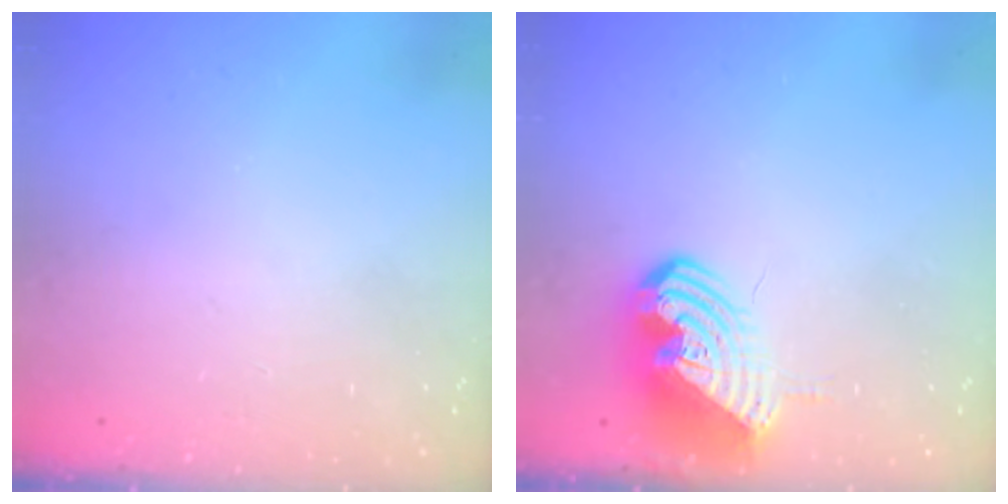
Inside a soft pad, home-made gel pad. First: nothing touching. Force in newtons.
{"total": 11.2, "press": 11.1, "slide": 1.7}